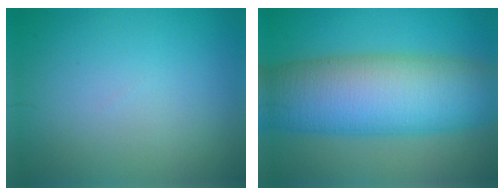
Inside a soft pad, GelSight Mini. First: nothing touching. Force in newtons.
{"total": 12.6, "press": 12.6, "slide": 0.3}